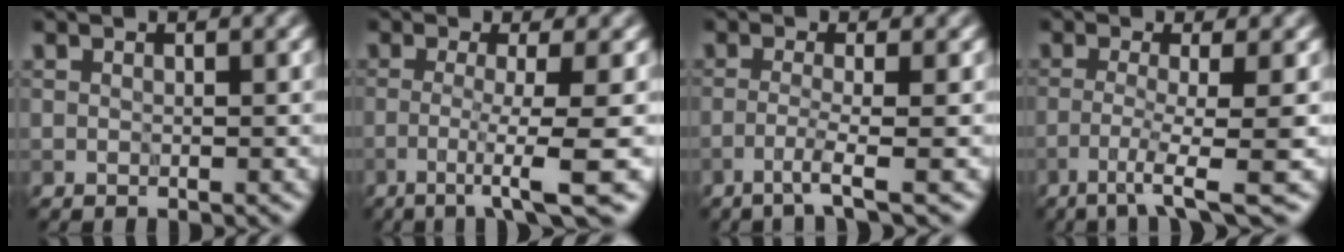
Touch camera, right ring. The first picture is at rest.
{"total": 5.4, "force": [-2.1, 0.4, 5.0], "torque": [-0.076, -0.001, -0.046]}
{"total": 2.4, "force": [-1.2, 0.1, 2.1], "torque": [-0.034, 0.003, -0.039]}
{"total": 4.3, "force": [-1.9, 0.4, 3.8], "torque": [-0.064, 0.000, -0.045]}